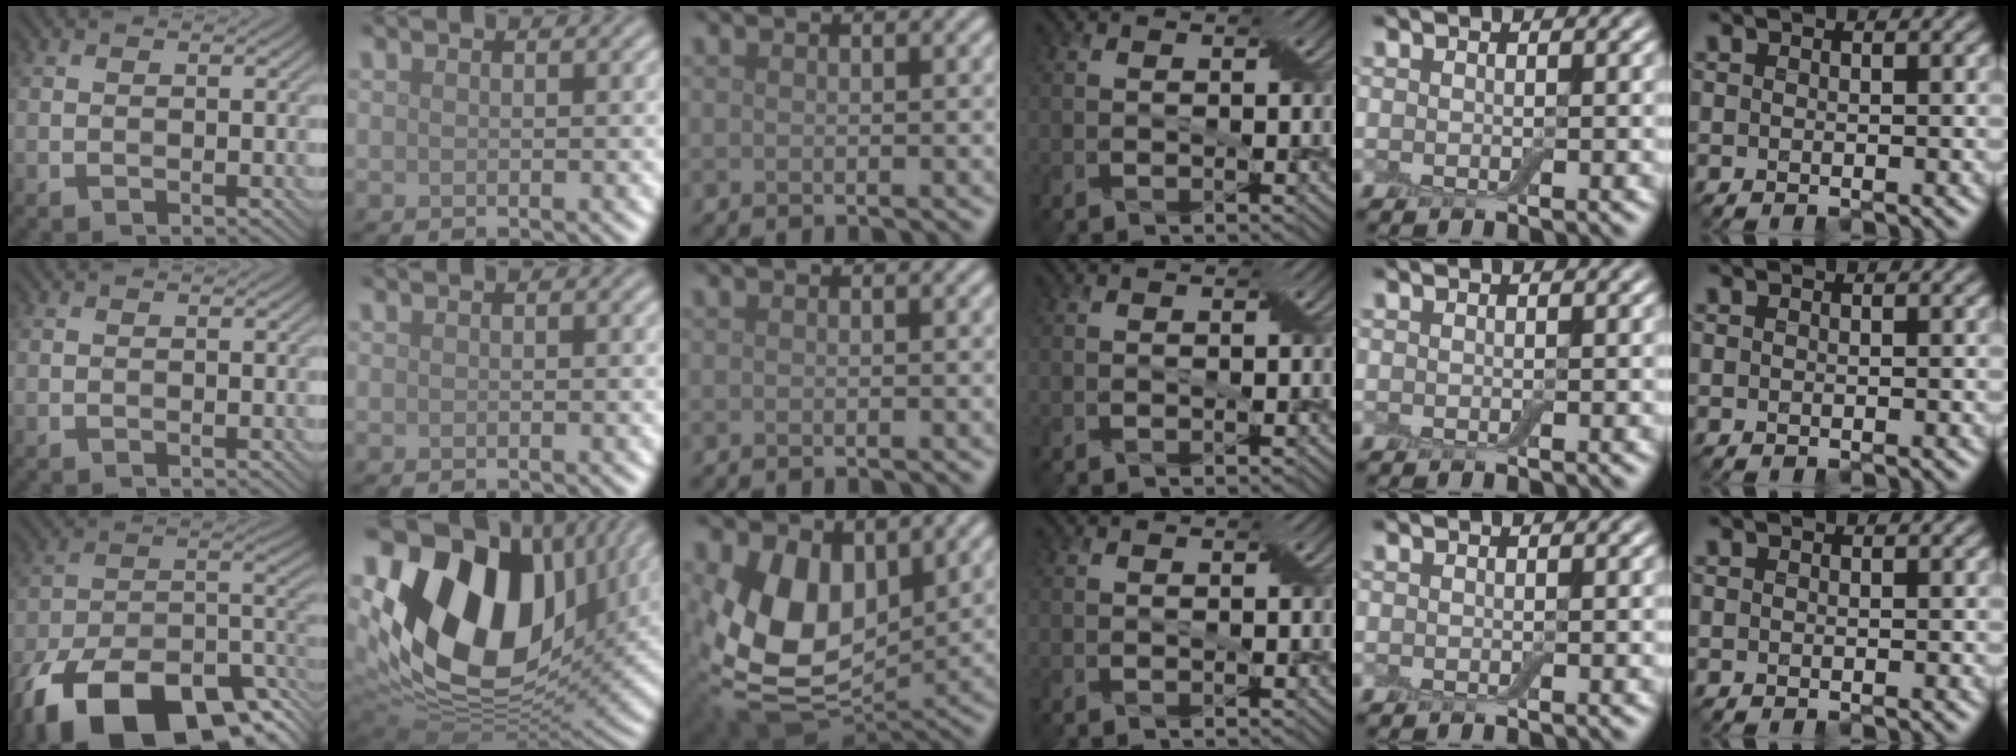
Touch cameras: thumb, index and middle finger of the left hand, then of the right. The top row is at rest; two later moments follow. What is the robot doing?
{"motion": "peel", "object": "duck tape"}